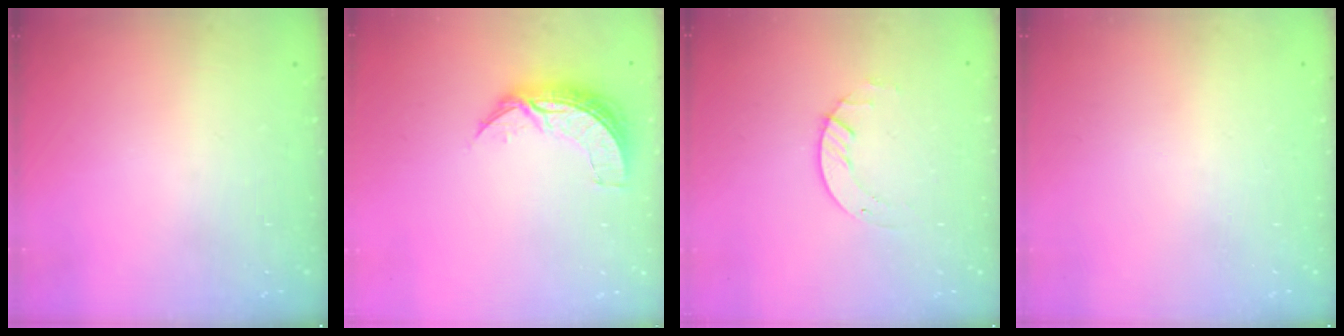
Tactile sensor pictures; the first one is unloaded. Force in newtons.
{"total": 7.7, "press": 7.7, "slide": 0.7}
{"total": 2.6, "press": 2.6, "slide": 0.3}
{"total": 0.0}